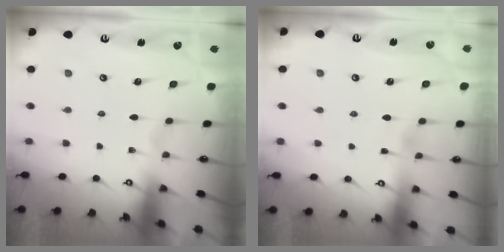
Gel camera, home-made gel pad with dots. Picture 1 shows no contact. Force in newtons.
{"total": 2.0, "press": 2.0, "slide": 0.1}